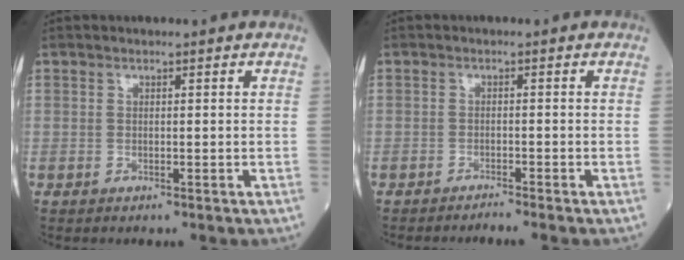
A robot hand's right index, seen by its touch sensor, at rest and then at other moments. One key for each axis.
{"total": 1.5, "fx": -1.2, "fy": -0.8, "fz": 0.0, "tx": -0.001, "ty": -0.001, "tz": -0.025}